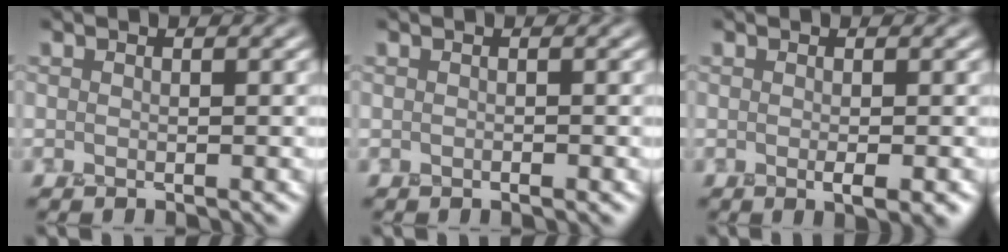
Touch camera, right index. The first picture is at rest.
{"total": 0.5, "force": [-0.2, 0.2, 0.4], "torque": [-0.008, 0.000, -0.002]}
{"total": 1.7, "force": [-0.5, 0.3, 1.6], "torque": [-0.025, -0.005, -0.007]}